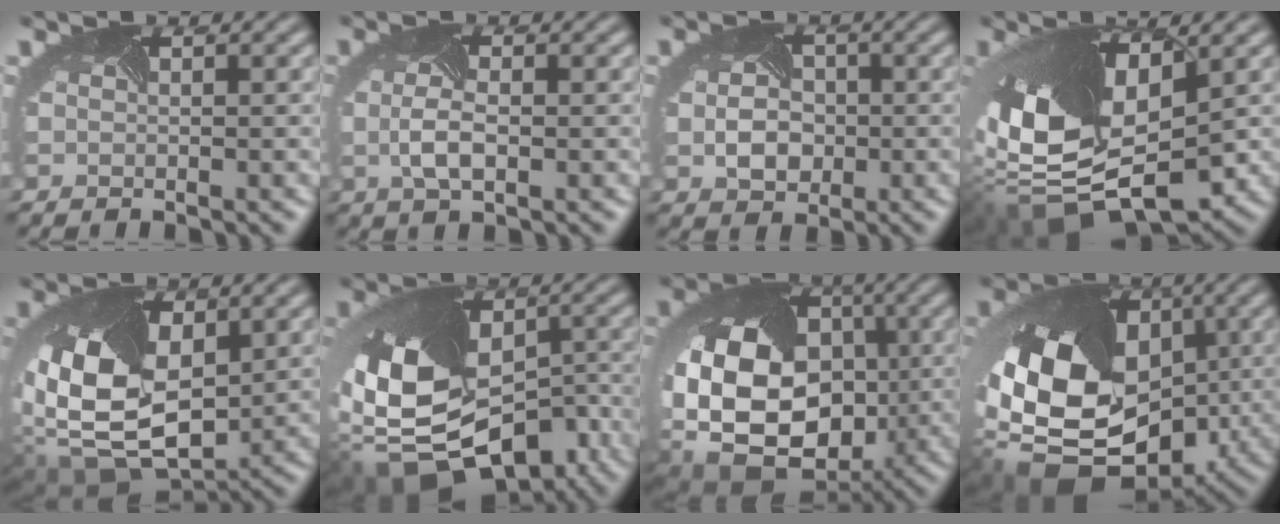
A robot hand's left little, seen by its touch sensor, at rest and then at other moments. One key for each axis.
{"total": 2.5, "fx": -0.3, "fy": 1.1, "fz": 2.2, "tx": -0.067, "ty": -0.002, "tz": -0.007}
{"total": 3.0, "fx": -0.4, "fy": 2.6, "fz": 1.5, "tx": -0.042, "ty": -0.002, "tz": -0.011}
{"total": 13.6, "fx": -1.6, "fy": 7.6, "fz": 11.3, "tx": -0.248, "ty": -0.025, "tz": -0.020}
{"total": 12.7, "fx": 0.9, "fy": 8.3, "fz": 9.6, "tx": -0.227, "ty": -0.035, "tz": 0.028}
{"total": 14.7, "fx": -6.3, "fy": 9.0, "fz": 9.8, "tx": -0.203, "ty": -0.040, "tz": -0.078}
{"total": 18.7, "fx": -2.5, "fy": 15.0, "fz": 10.9, "tx": -0.238, "ty": -0.032, "tz": -0.047}
{"total": 16.1, "fx": -2.2, "fy": 11.6, "fz": 10.9, "tx": -0.208, "ty": -0.020, "tz": -0.022}